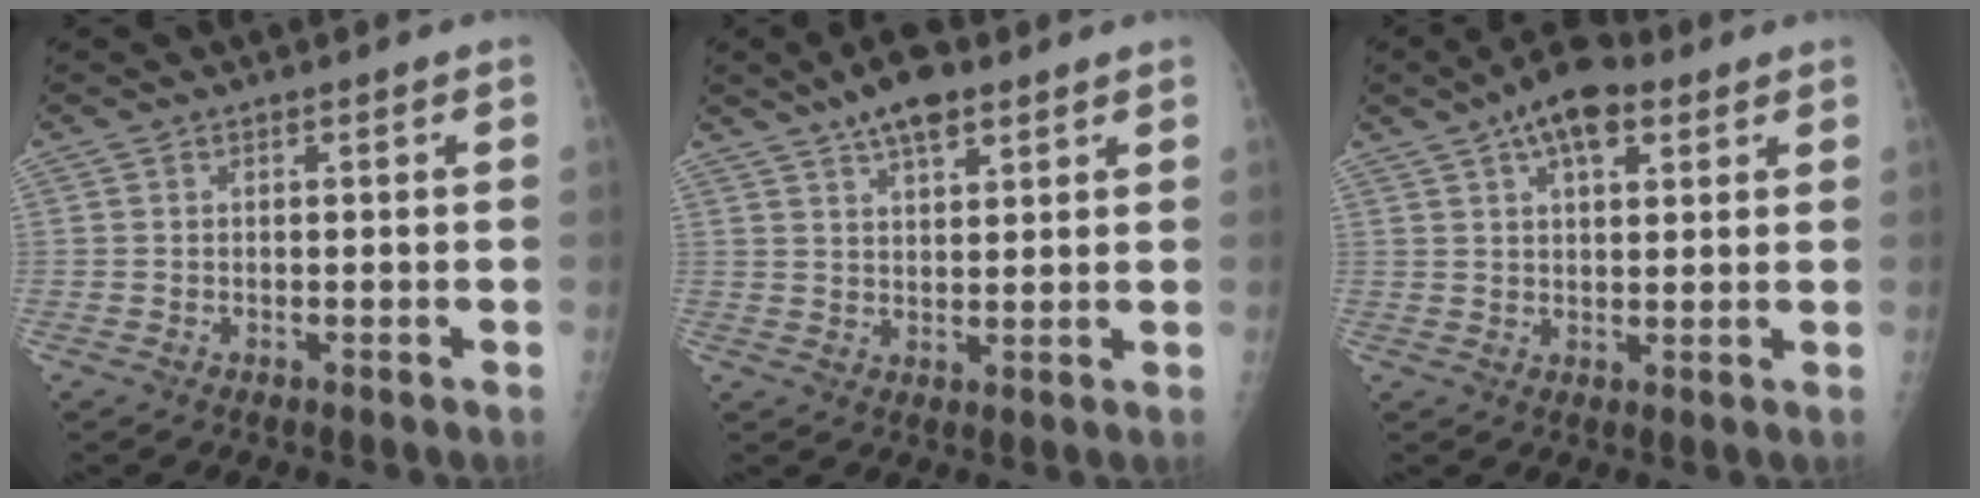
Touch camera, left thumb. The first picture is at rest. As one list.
[{"total": 8.1, "force": [5.4, 3.3, 5.1], "torque": [-0.065, -0.014, 0.090]}, {"total": 10.1, "force": [5.5, 5.0, 6.9], "torque": [-0.089, 0.002, 0.087]}]